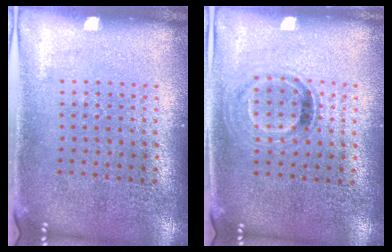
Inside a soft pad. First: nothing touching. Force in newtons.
{"total": 1.0, "press": 0.8, "slide": 0.6}